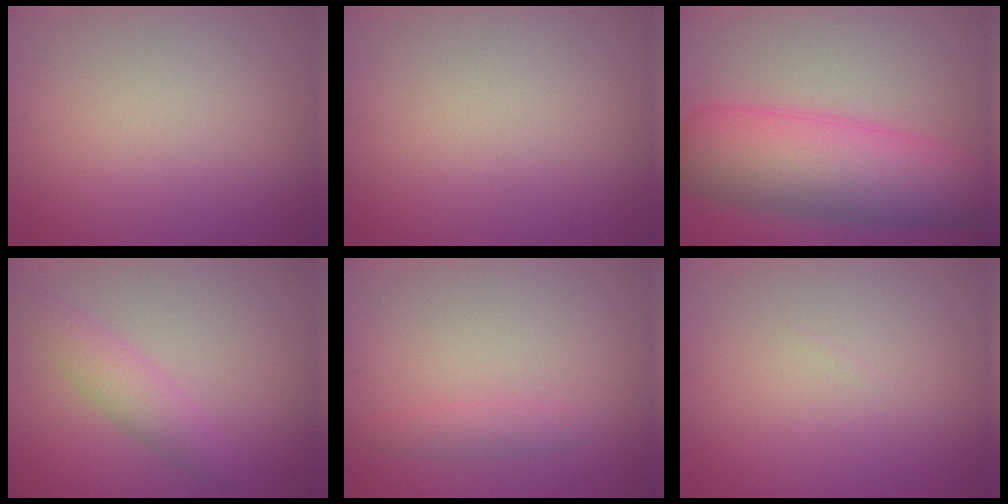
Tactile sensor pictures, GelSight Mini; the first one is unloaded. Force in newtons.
{"total": 0.0}
{"total": 8.9, "press": 8.9, "slide": 0.2}
{"total": 2.5, "press": 2.5, "slide": 0.1}
{"total": 1.3, "press": 1.3, "slide": 0.0}
{"total": 0.0}